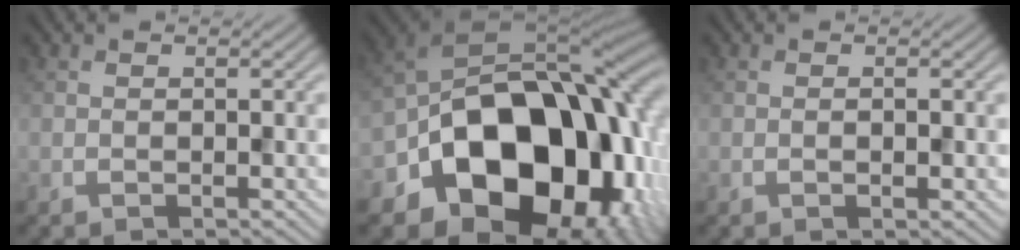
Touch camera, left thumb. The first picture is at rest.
{"total": 19.9, "force": [-6.3, 13.4, 13.3], "torque": [-0.219, -0.031, -0.101]}
{"total": 0.9, "force": [-0.3, 0.2, 0.8], "torque": [-0.014, 0.000, -0.003]}